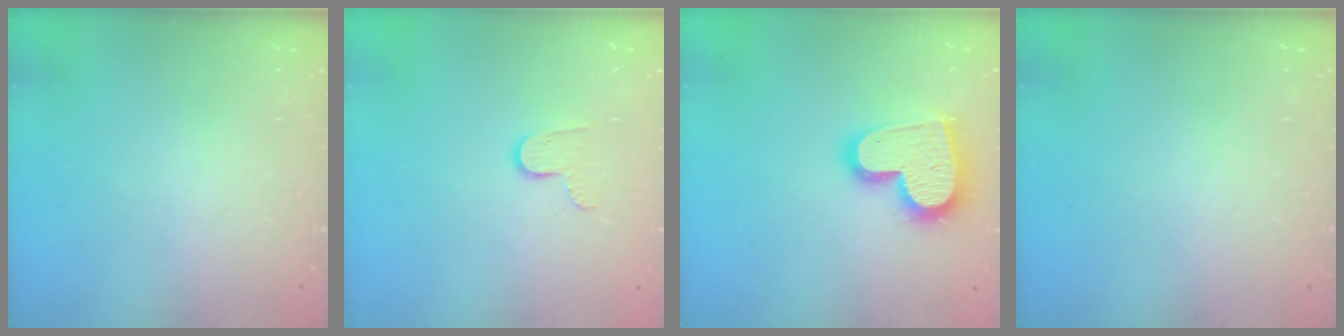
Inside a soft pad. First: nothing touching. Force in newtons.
{"total": 7.0, "press": 7.0, "slide": 0.6}
{"total": 17.9, "press": 17.9, "slide": 1.4}
{"total": 0.0}